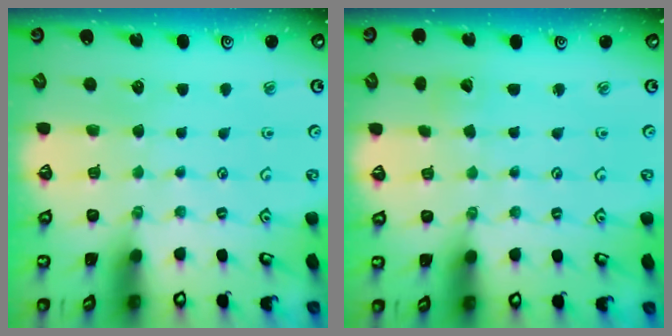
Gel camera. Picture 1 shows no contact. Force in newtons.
{"total": 2.0, "press": 2.0, "slide": 0.2}